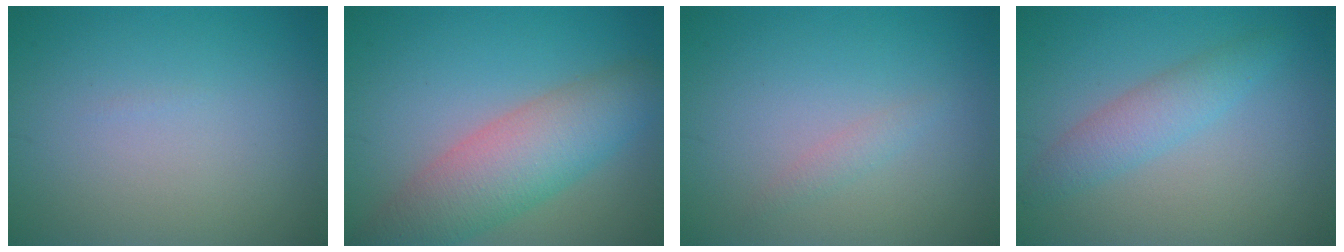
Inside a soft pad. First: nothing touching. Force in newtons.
{"total": 7.0, "press": 6.9, "slide": 0.5}
{"total": 1.0, "press": 1.0, "slide": 0.0}
{"total": 2.8, "press": 2.8, "slide": 0.0}